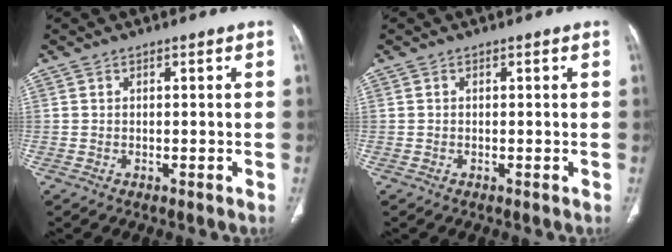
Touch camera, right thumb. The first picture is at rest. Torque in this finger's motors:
{"motor_torque": [-0.17, 0.30, -0.08, 0.14, -0.02]}